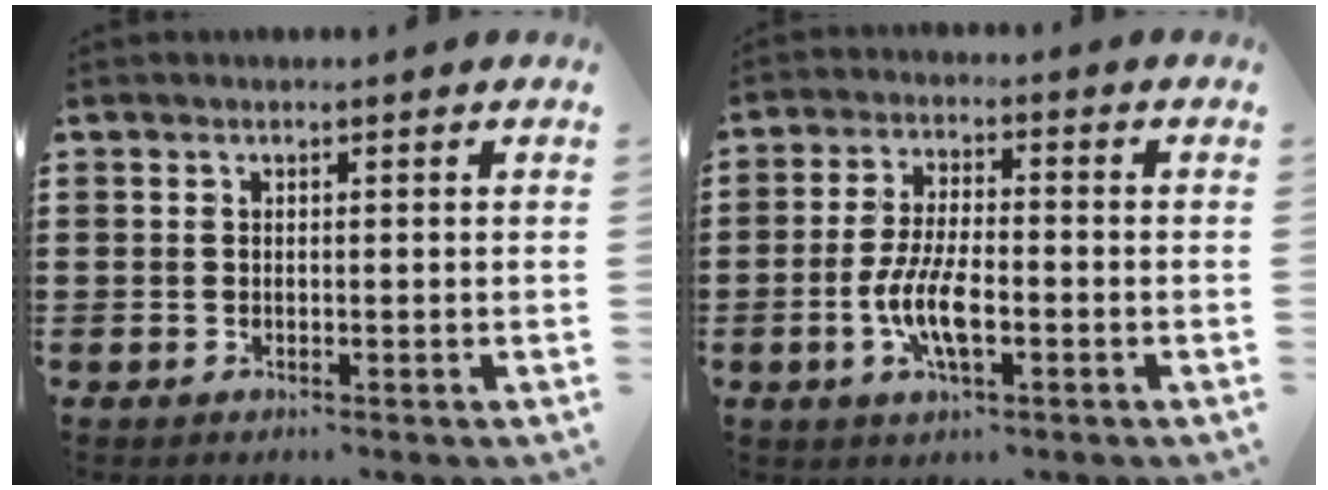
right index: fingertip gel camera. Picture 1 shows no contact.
{"total": 7.7, "force": [-2.4, 2.6, 6.8], "torque": [-0.153, -0.011, -0.049]}